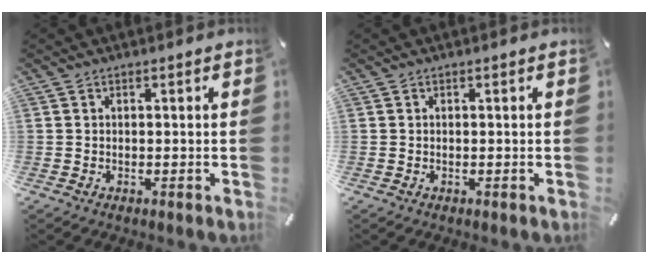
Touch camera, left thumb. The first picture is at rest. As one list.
[{"total": 0.0}]